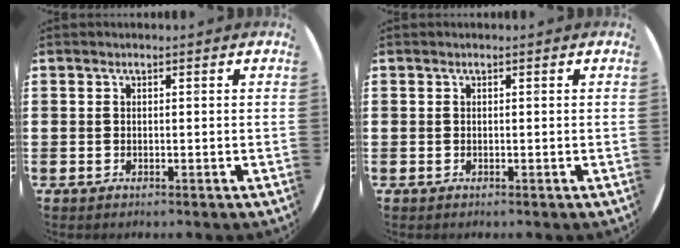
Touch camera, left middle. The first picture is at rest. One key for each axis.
{"total": 0.0}